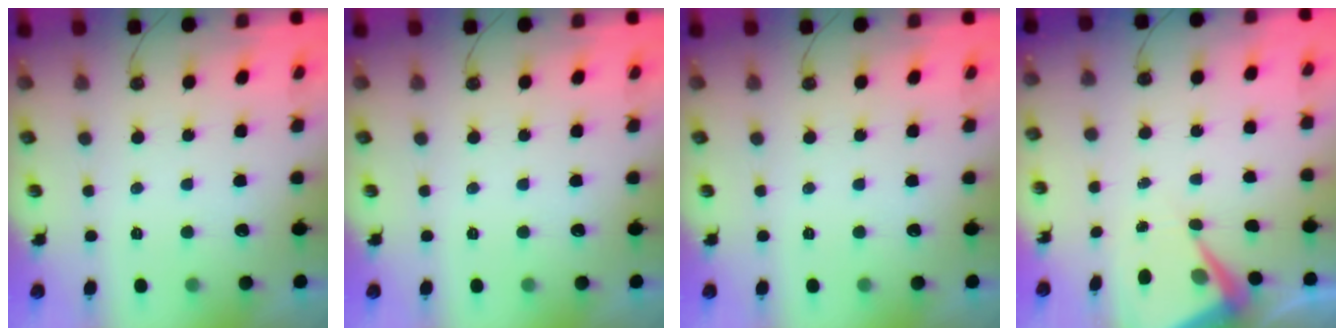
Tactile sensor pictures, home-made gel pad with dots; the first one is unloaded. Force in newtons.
{"total": 0.0}
{"total": 0.0}
{"total": 7.8, "press": 7.7, "slide": 0.7}